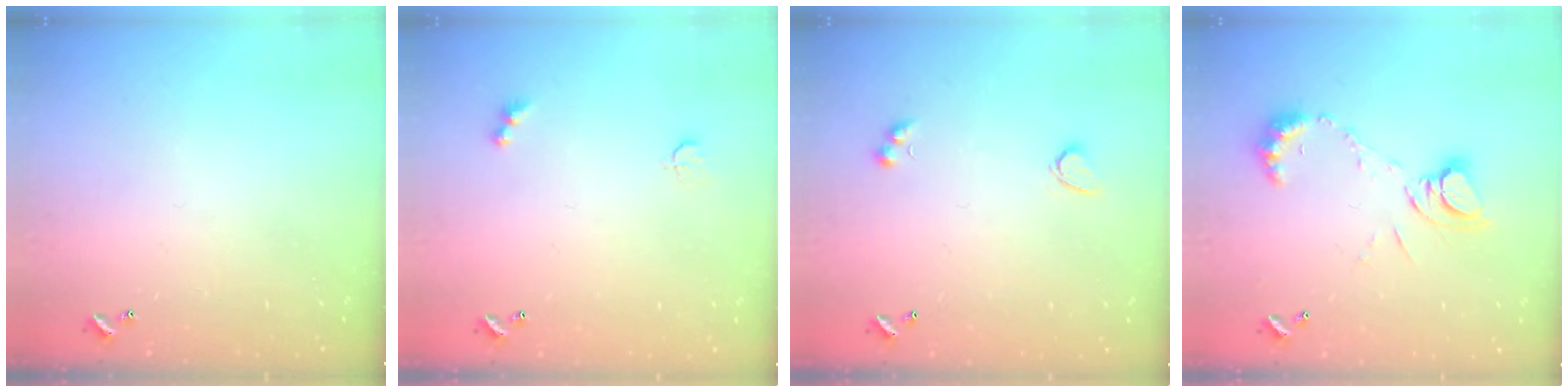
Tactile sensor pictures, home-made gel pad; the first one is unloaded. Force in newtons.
{"total": 2.9, "press": 2.8, "slide": 0.7}
{"total": 3.1, "press": 2.9, "slide": 1.0}
{"total": 10.0, "press": 10.0, "slide": 0.9}